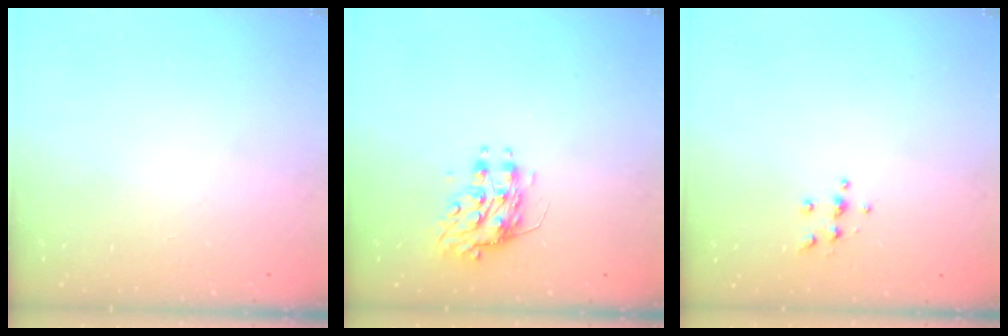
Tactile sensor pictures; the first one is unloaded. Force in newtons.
{"total": 8.3, "press": 8.2, "slide": 0.6}
{"total": 4.4, "press": 4.4, "slide": 0.4}